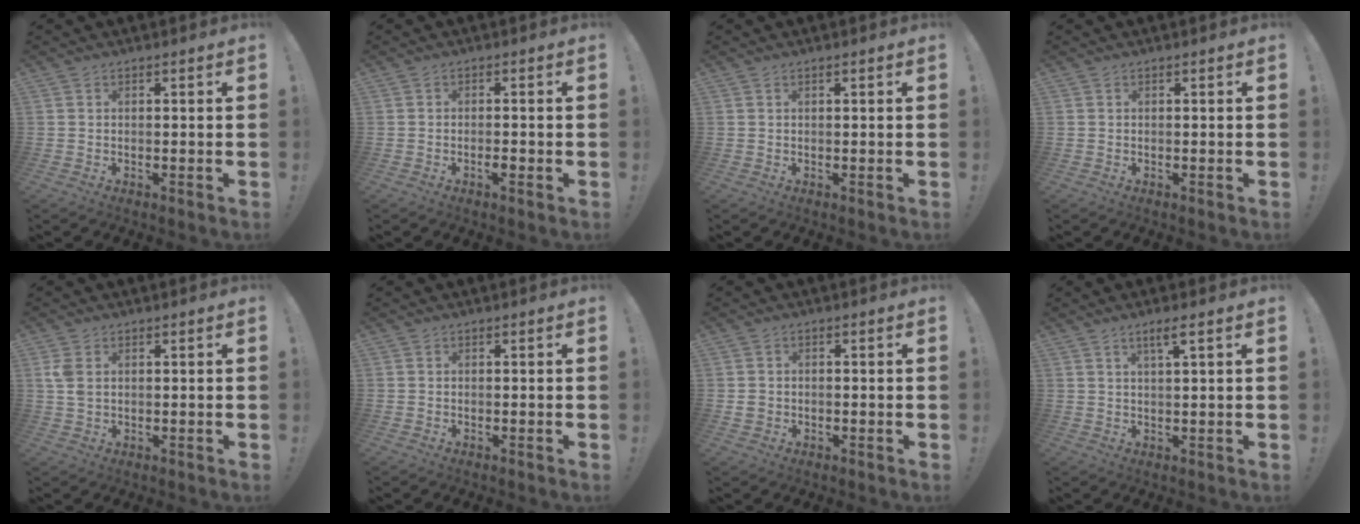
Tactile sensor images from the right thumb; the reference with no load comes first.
{"total": 1.9, "force": [-1.2, 0.2, 1.4], "torque": [-0.025, 0.005, -0.021]}
{"total": 0.6, "force": [0.3, 0.0, 0.5], "torque": [-0.011, 0.002, 0.005]}
{"total": 0.0}
{"total": 3.7, "force": [1.1, 2.5, 2.5], "torque": [-0.049, 0.006, 0.023]}
{"total": 0.0}
{"total": 2.0, "force": [-0.5, 1.8, 0.6], "torque": [-0.010, 0.005, -0.007]}
{"total": 3.6, "force": [1.9, -0.1, 3.0], "torque": [-0.047, -0.006, 0.027]}